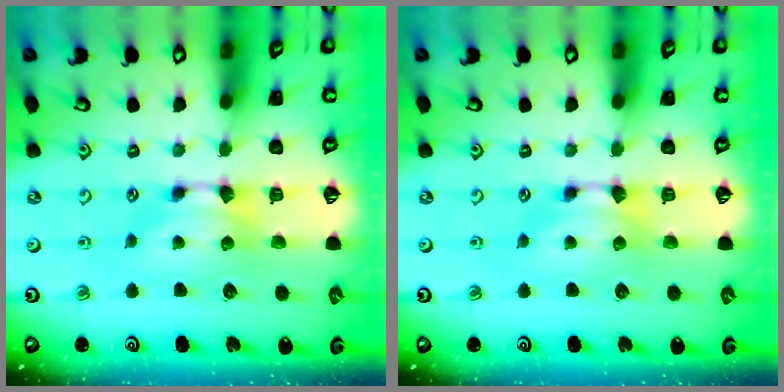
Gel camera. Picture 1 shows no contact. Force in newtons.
{"total": 0.0}